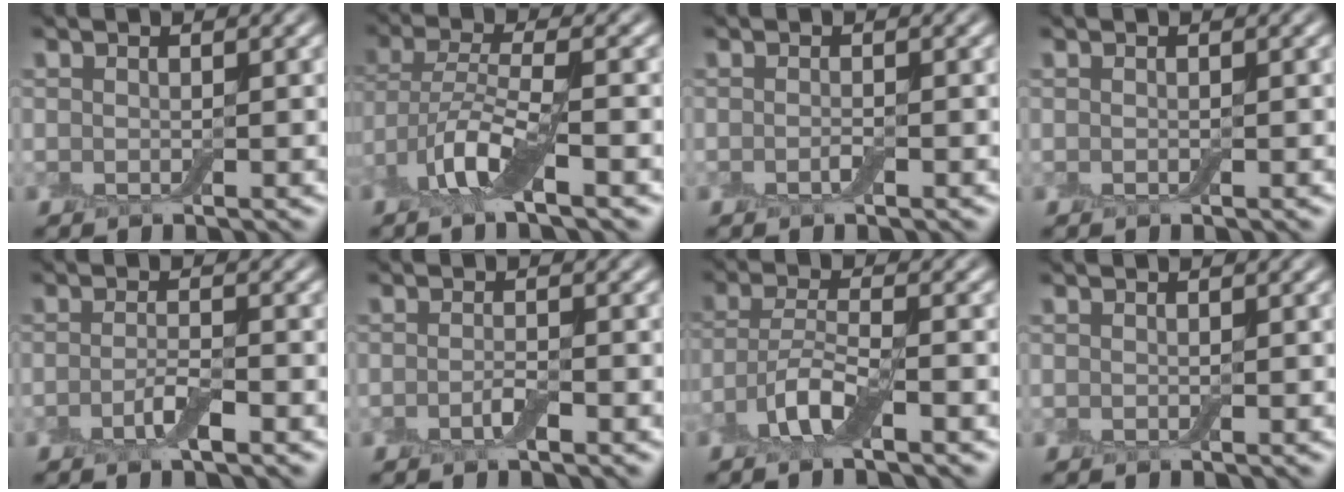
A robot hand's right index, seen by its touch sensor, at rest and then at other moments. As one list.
[{"total": 5.1, "force": [-2.2, 1.6, 4.3], "torque": [-0.097, 0.000, -0.050]}, {"total": 0.7, "force": [-0.4, 0.1, 0.6], "torque": [-0.014, 0.000, -0.008]}, {"total": 0.0}, {"total": 2.2, "force": [-1.1, 0.5, 1.9], "torque": [-0.036, 0.004, -0.025]}, {"total": 1.5, "force": [-0.7, 0.3, 1.2], "torque": [-0.026, 0.000, -0.017]}, {"total": 4.1, "force": [-2.4, 1.0, 3.2], "torque": [-0.066, 0.004, -0.055]}, {"total": 0.0}]